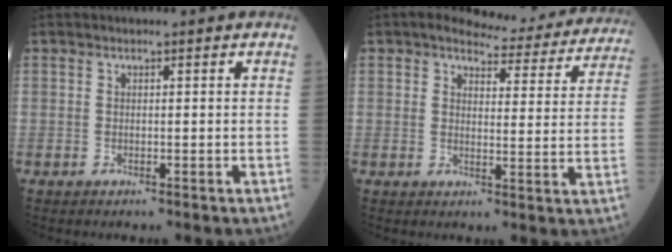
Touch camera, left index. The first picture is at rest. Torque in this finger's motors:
{"motor_torque": [0.91, -1.17, 0.05, 0.00]}